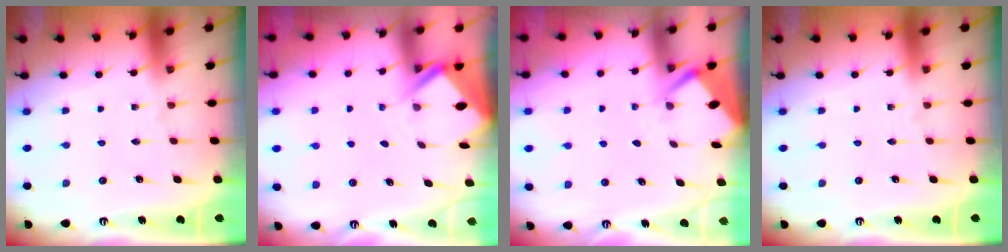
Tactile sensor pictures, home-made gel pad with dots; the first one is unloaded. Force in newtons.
{"total": 3.0, "press": 3.0, "slide": 0.3}
{"total": 2.8, "press": 2.8, "slide": 0.3}
{"total": 0.0}